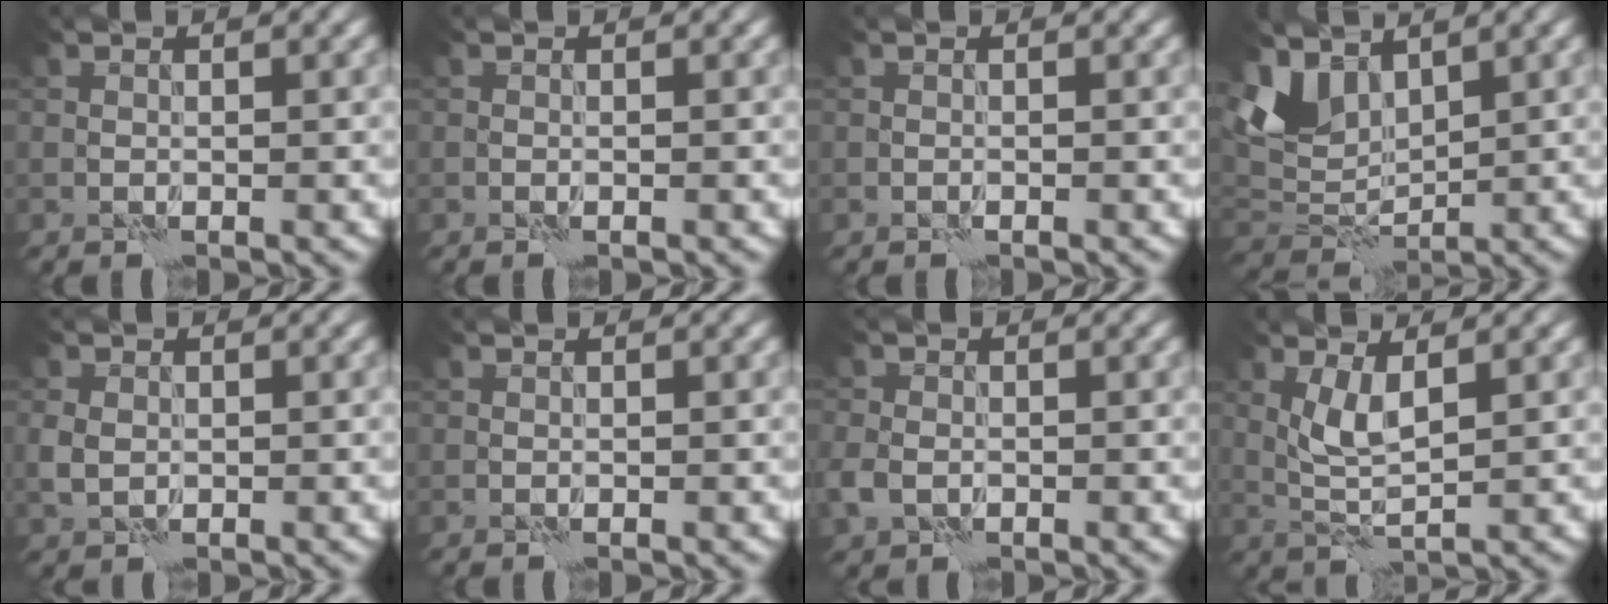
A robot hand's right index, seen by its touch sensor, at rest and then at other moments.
{"total": 0.0}
{"total": 0.0}
{"total": 5.2, "force": [3.3, 3.0, 2.6], "torque": [-0.064, -0.002, 0.065]}
{"total": 1.7, "force": [0.1, 1.4, 0.9], "torque": [-0.023, -0.002, 0.000]}
{"total": 0.0}
{"total": 2.3, "force": [-0.6, 1.8, 1.3], "torque": [-0.033, -0.006, -0.020]}
{"total": 3.1, "force": [0.9, 0.8, 2.8], "torque": [-0.064, -0.003, 0.020]}